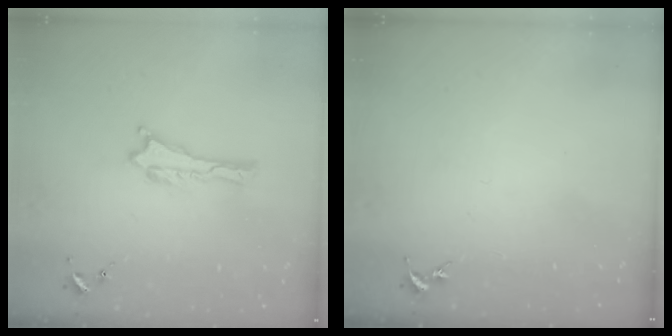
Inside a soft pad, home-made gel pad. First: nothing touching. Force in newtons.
{"total": 0.0}